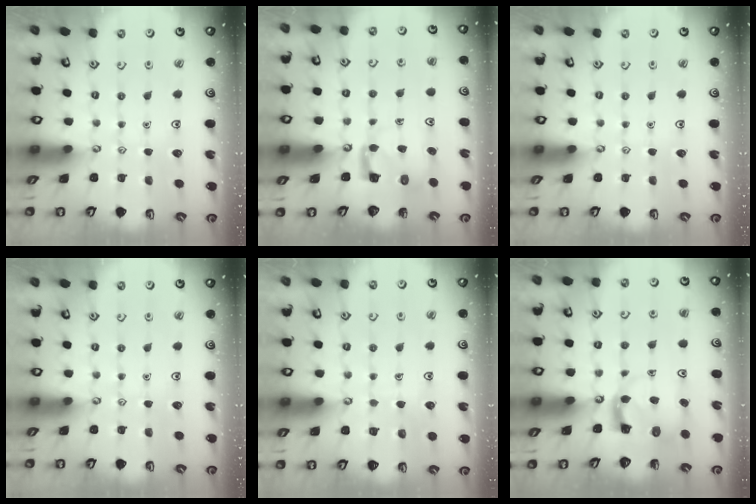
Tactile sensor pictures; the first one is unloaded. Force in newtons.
{"total": 4.8, "press": 4.8, "slide": 0.5}
{"total": 0.0}
{"total": 0.0}
{"total": 4.3, "press": 4.2, "slide": 0.4}
{"total": 4.0, "press": 3.9, "slide": 0.4}